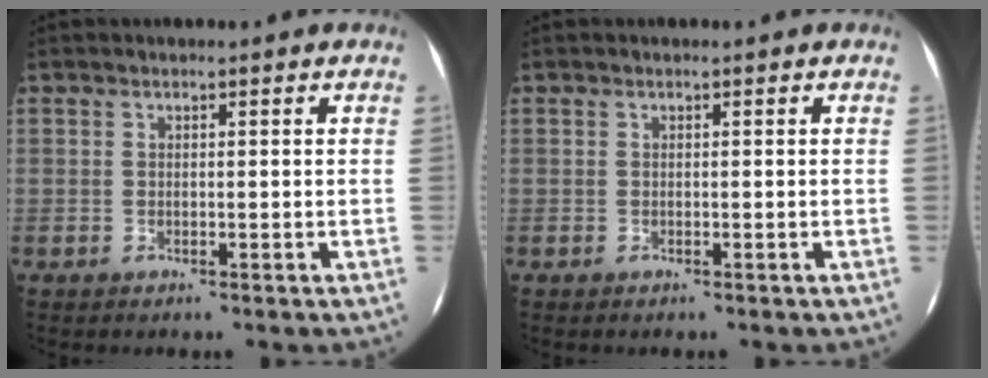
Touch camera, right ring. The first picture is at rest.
{"total": 0.0}